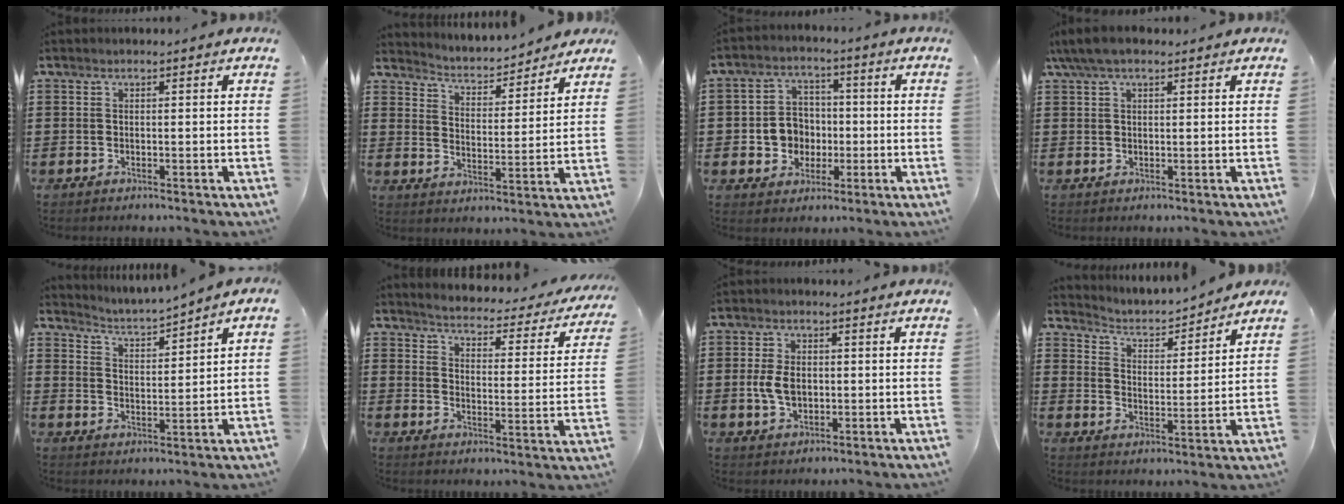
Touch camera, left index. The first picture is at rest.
{"total": 3.2, "force": [3.1, 0.5, 0.1], "torque": [-0.024, -0.027, 0.045]}
{"total": 6.3, "force": [-0.7, 5.8, 2.2], "torque": [-0.067, 0.016, -0.013]}
{"total": 4.3, "force": [2.8, 1.5, 3.0], "torque": [-0.072, 0.004, 0.050]}
{"total": 2.8, "force": [2.7, -0.7, 0.0], "torque": [-0.018, -0.026, 0.042]}
{"total": 2.9, "force": [2.8, -0.1, 0.7], "torque": [-0.033, -0.031, 0.037]}
{"total": 5.1, "force": [-0.1, 3.4, 3.9], "torque": [-0.099, 0.001, -0.009]}
{"total": 3.1, "force": [2.9, 1.0, 0.5], "torque": [-0.031, -0.024, 0.042]}